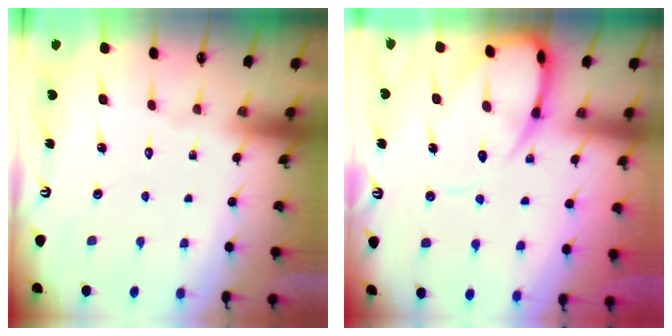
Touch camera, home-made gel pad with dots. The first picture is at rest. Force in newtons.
{"total": 11.5, "press": 11.5, "slide": 1.2}